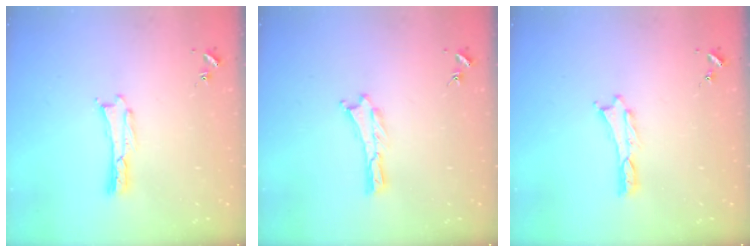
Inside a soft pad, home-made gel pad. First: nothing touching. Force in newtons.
{"total": 0.0}
{"total": 0.0}